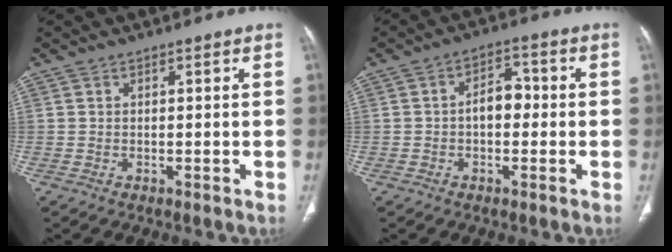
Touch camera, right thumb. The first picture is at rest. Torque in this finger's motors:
{"motor_torque": [0.43, 1.38, 0.66, -0.22, 0.01]}